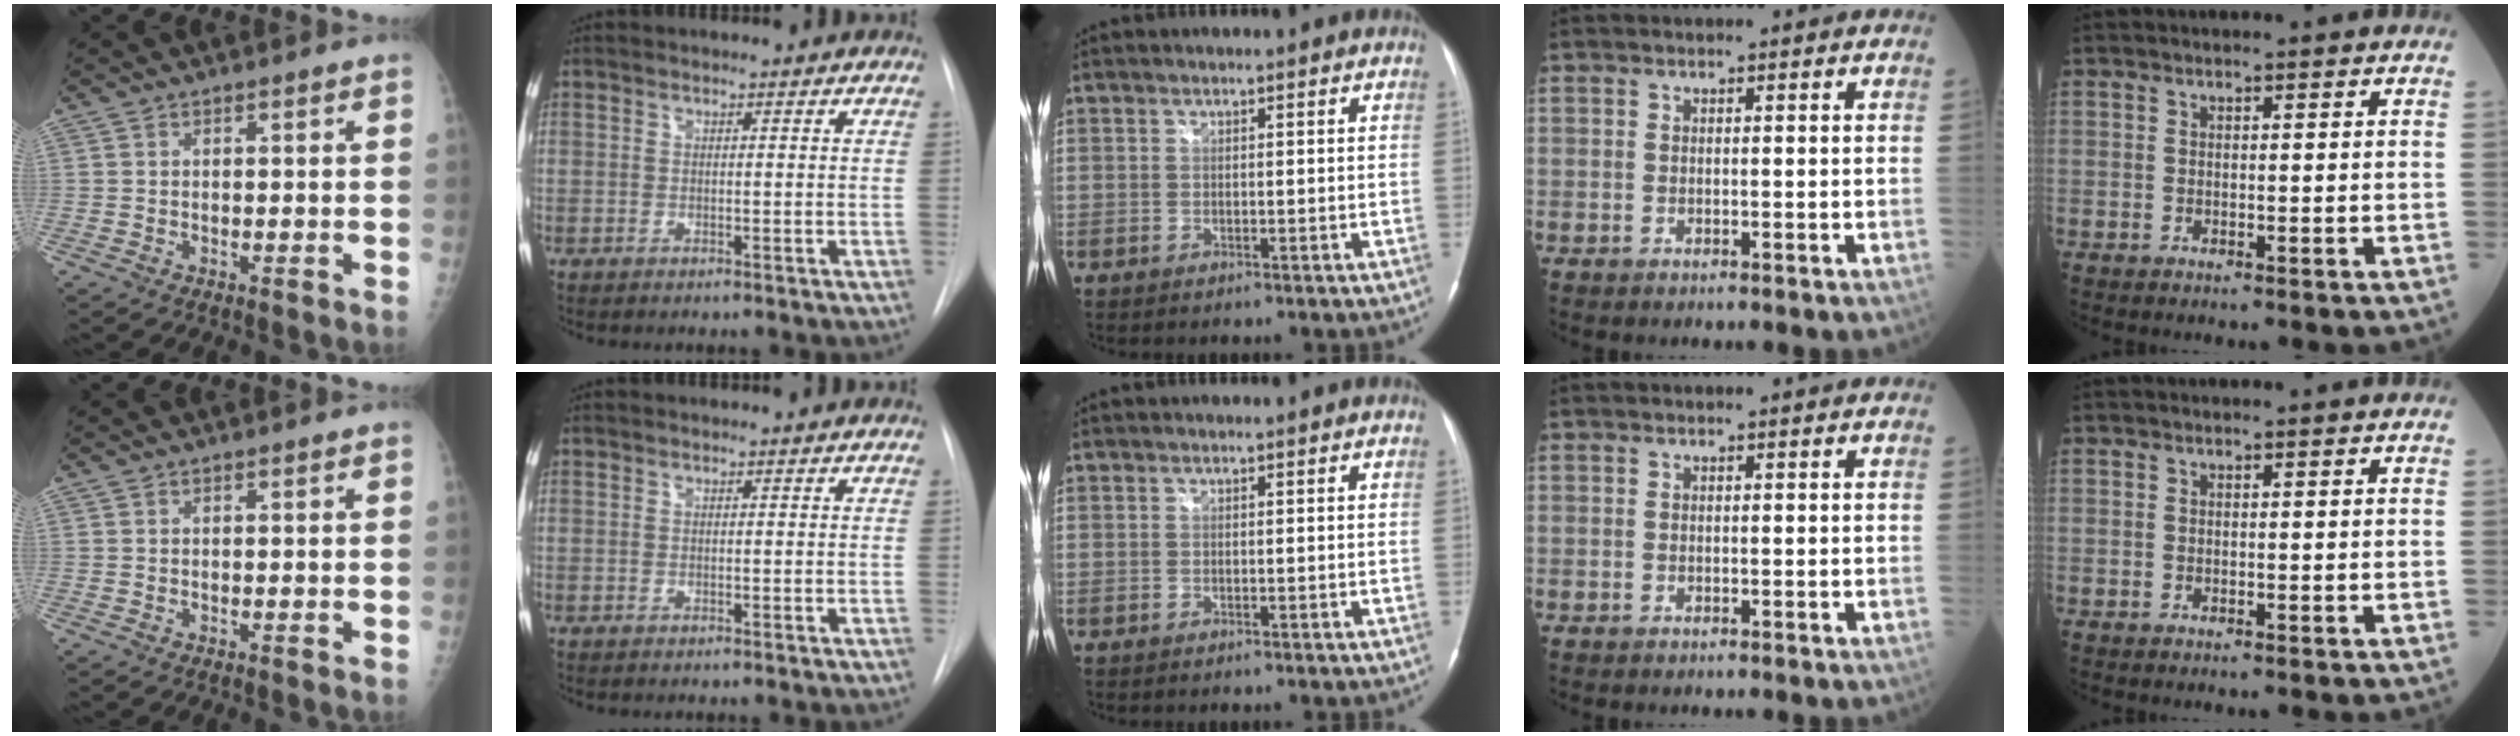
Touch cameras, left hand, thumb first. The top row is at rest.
{}